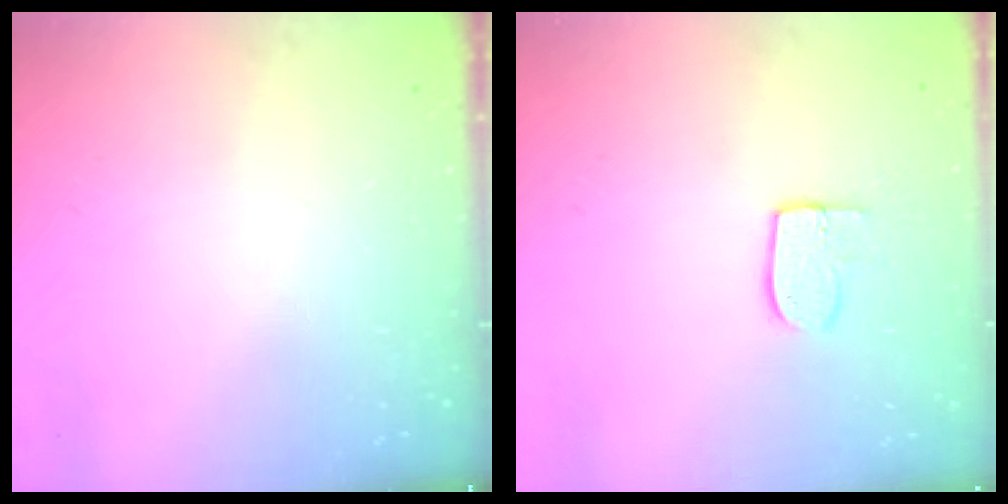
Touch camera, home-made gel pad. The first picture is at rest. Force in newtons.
{"total": 6.7, "press": 6.7, "slide": 0.2}